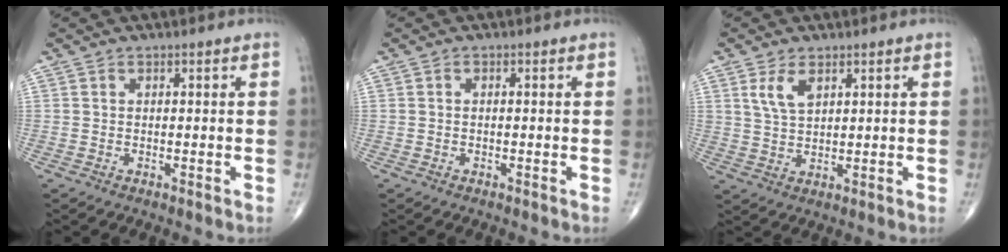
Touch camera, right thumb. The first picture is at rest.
{"total": 0.0}
{"total": 4.7, "force": [2.3, 2.4, 3.3], "torque": [-0.060, -0.010, 0.050]}